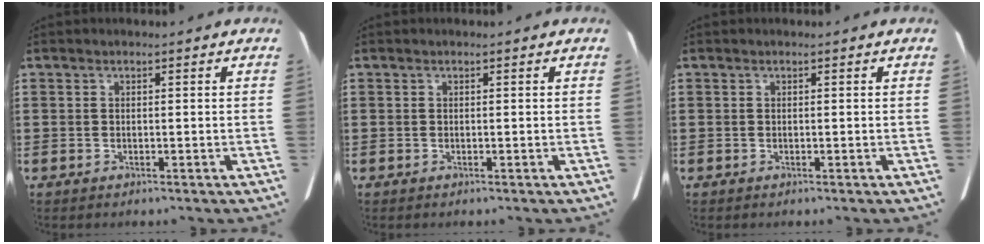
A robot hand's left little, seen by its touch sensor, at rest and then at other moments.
{"total": 0.0}
{"total": 0.0}